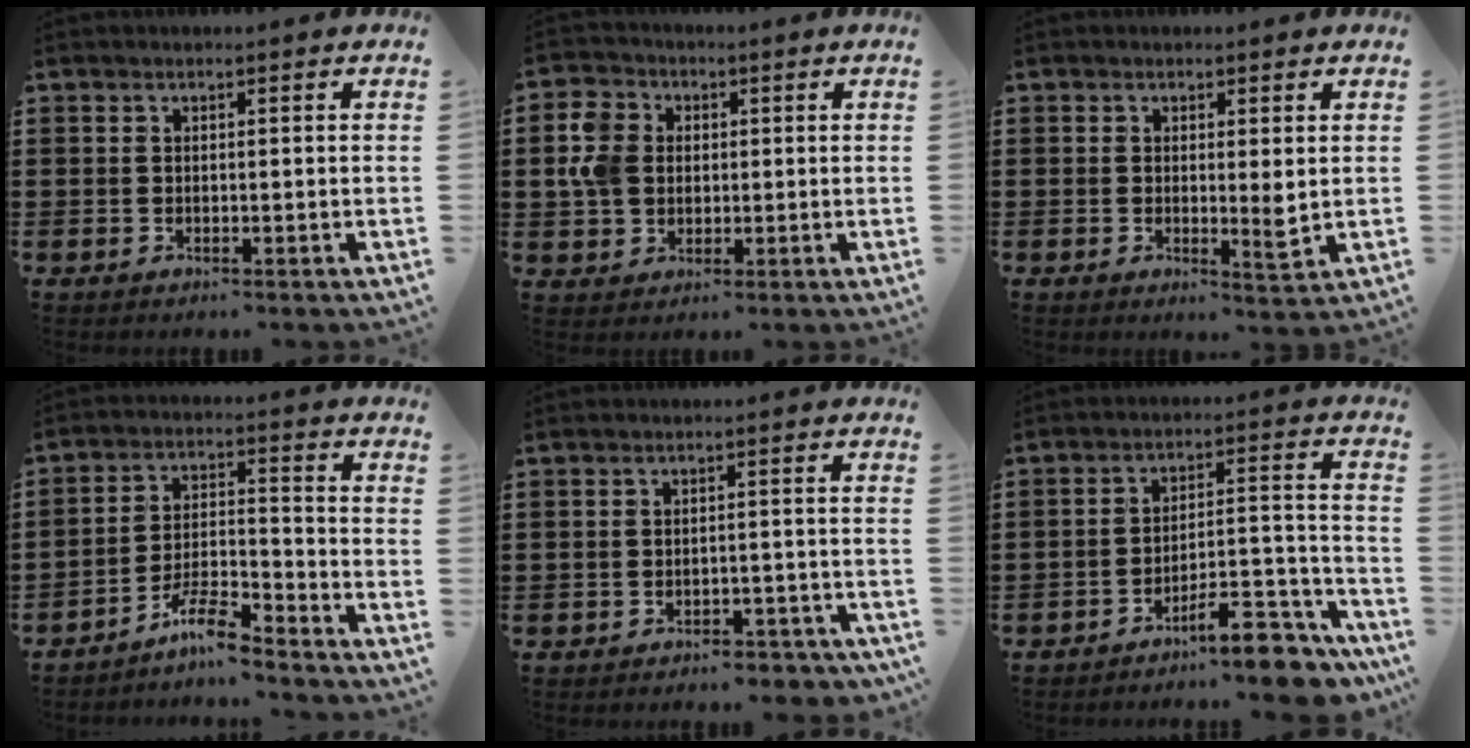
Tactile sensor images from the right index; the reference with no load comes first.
{"total": 6.5, "force": [0.6, 5.6, 3.3], "torque": [-0.100, 0.011, 0.007]}
{"total": 3.2, "force": [0.3, 0.5, 3.2], "torque": [-0.050, -0.006, 0.004]}
{"total": 6.9, "force": [-5.9, 0.9, 3.4], "torque": [-0.070, 0.002, -0.111]}
{"total": 2.7, "force": [-2.7, 0.3, 0.3], "torque": [-0.012, -0.001, -0.056]}
{"total": 9.7, "force": [-8.1, 1.6, 5.1], "torque": [-0.067, 0.027, -0.147]}